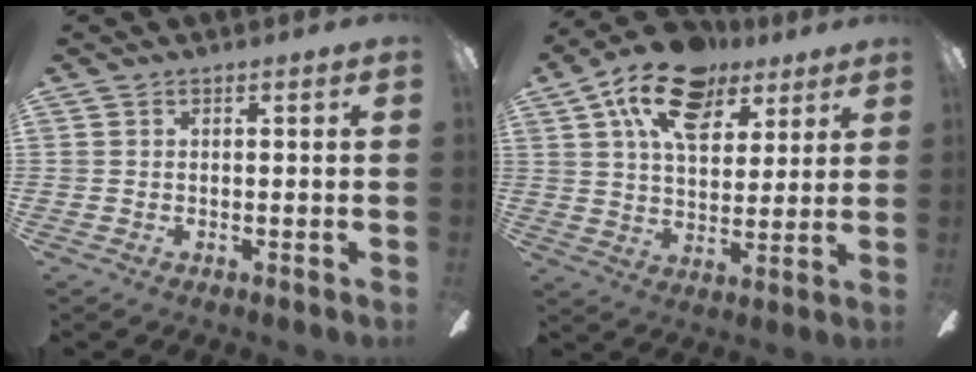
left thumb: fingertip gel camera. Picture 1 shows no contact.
{"total": 16.5, "force": [9.3, 9.6, 9.8], "torque": [-0.162, -0.027, 0.168]}